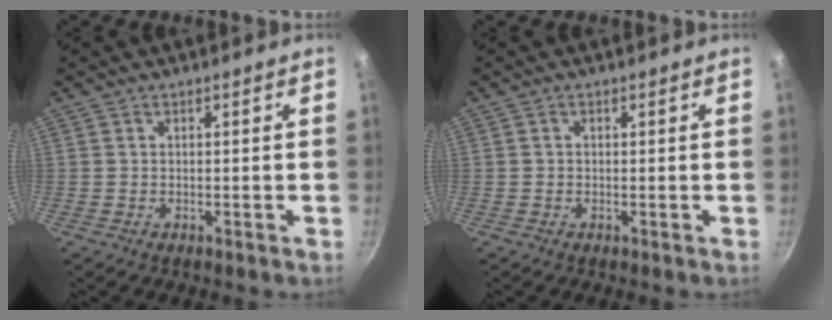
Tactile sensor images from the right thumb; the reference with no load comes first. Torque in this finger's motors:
{"motor_torque": [-0.21, -0.10, -0.13, -0.11, 0.05]}